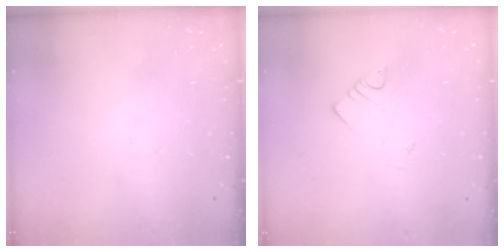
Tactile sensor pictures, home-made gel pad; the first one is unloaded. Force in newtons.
{"total": 2.2, "press": 2.2, "slide": 0.3}